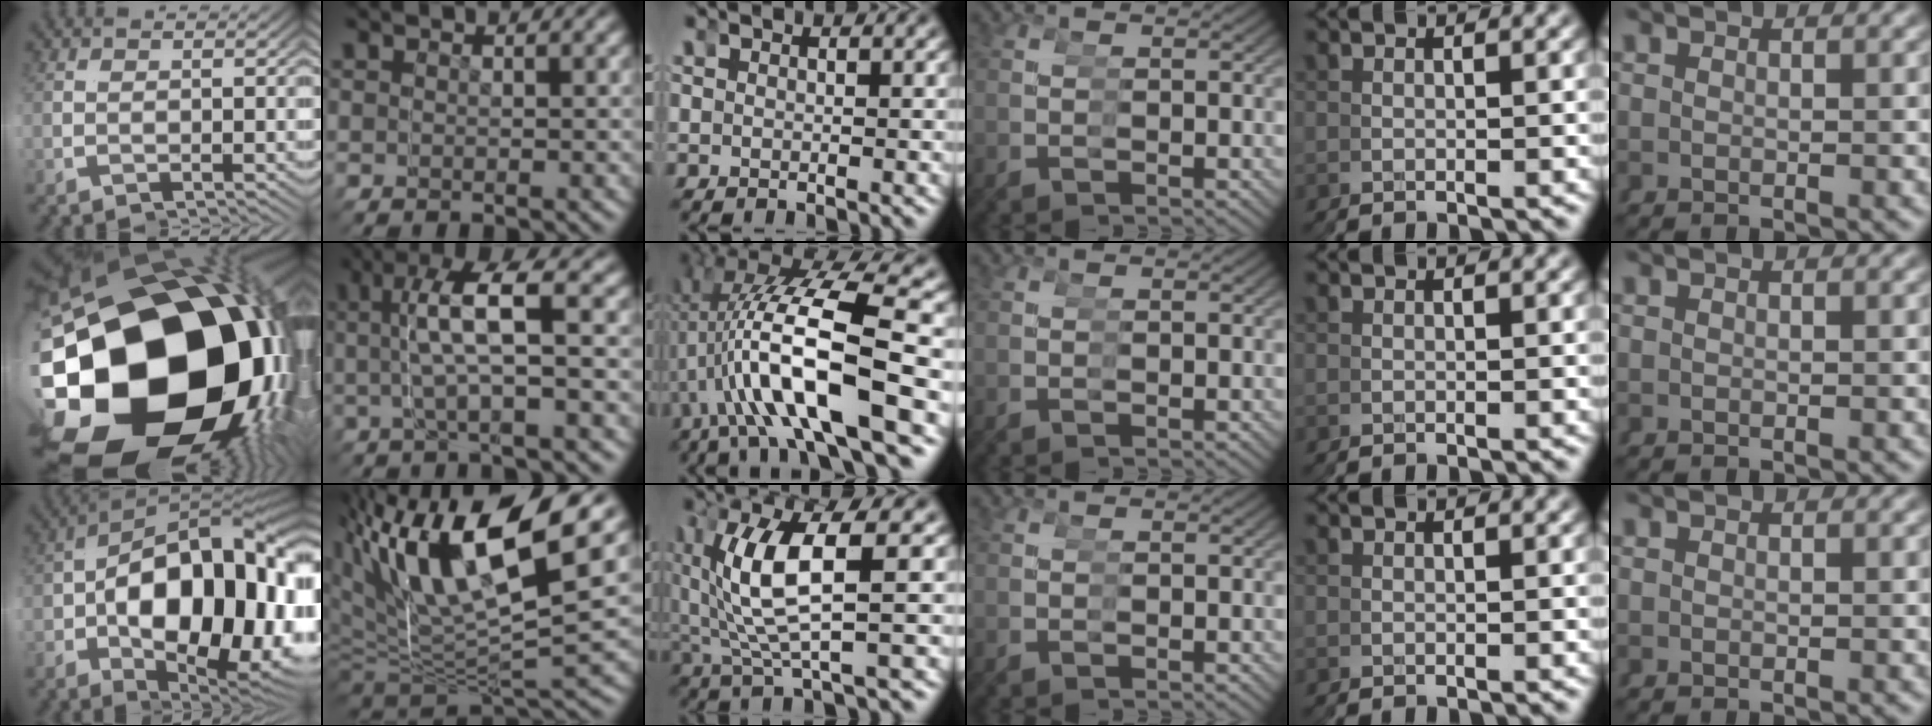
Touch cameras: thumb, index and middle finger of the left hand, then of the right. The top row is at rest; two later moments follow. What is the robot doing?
{"motion": "grasp_and_lifting", "object": "tape"}